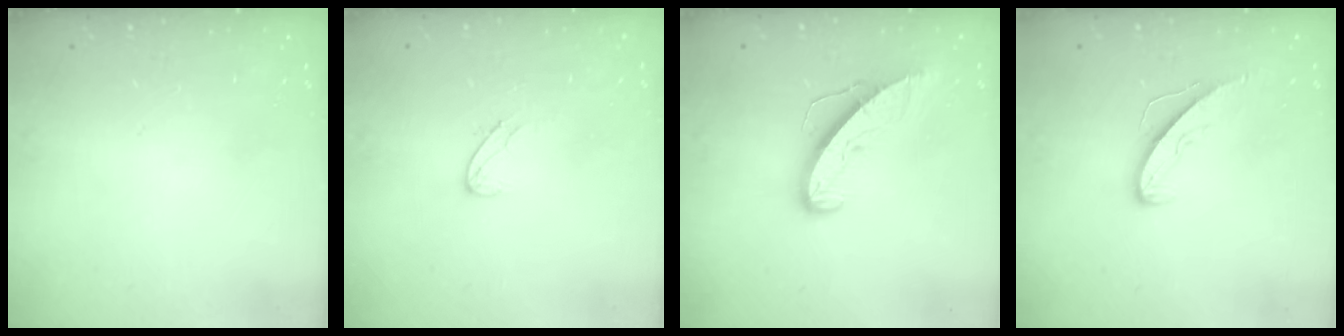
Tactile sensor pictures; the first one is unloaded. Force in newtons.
{"total": 6.4, "press": 6.3, "slide": 0.6}
{"total": 8.5, "press": 8.5, "slide": 0.6}
{"total": 6.5, "press": 6.5, "slide": 0.4}